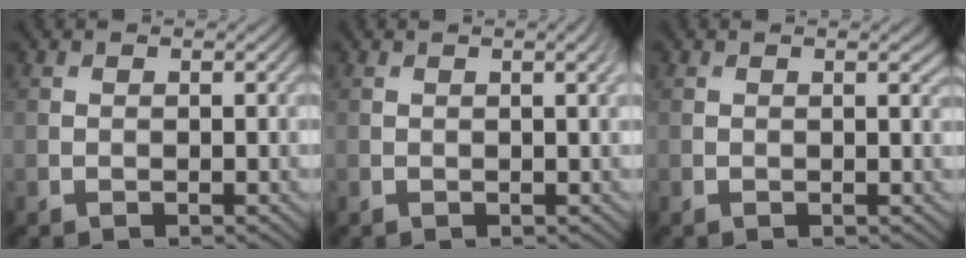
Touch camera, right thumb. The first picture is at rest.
{"total": 1.8, "force": [0.7, 0.2, 1.7], "torque": [-0.019, 0.006, 0.010]}
{"total": 0.9, "force": [0.5, 0.0, 0.7], "torque": [-0.008, 0.000, 0.006]}